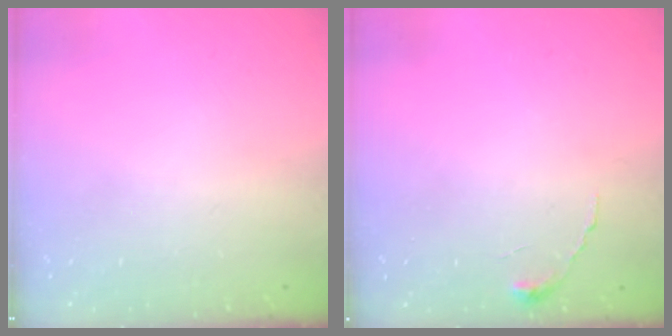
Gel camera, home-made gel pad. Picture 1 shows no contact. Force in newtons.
{"total": 6.3, "press": 6.3, "slide": 0.3}